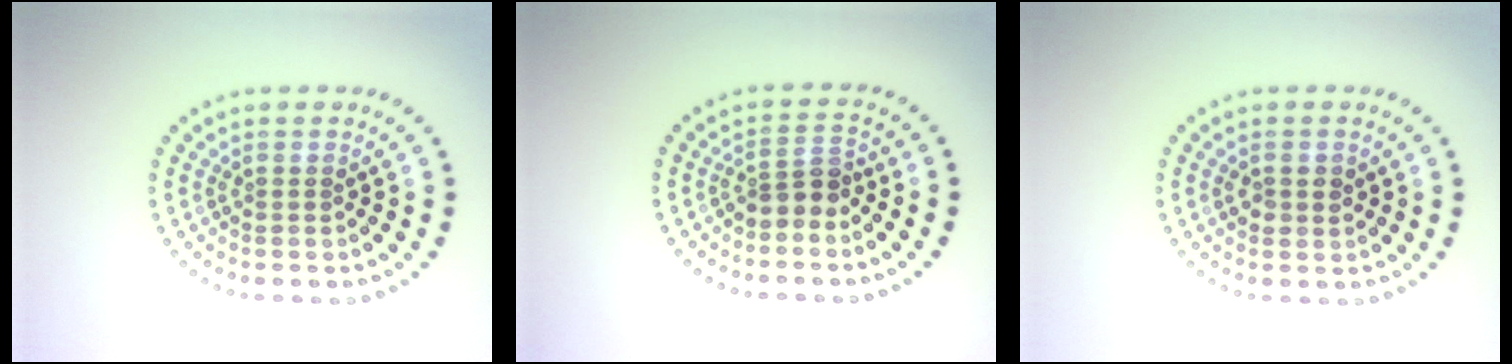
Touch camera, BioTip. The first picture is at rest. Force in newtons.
{"total": 2.3, "press": 1.8, "slide": 1.5}
{"total": 1.4, "press": 1.4, "slide": 0.2}